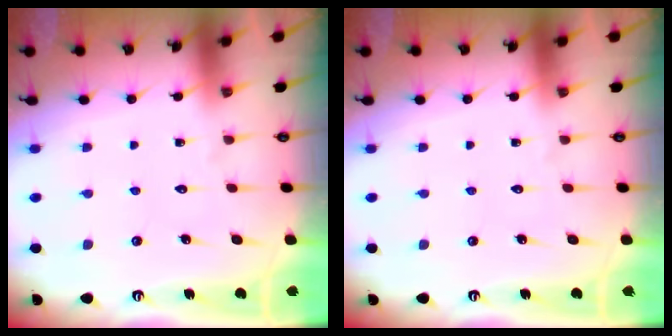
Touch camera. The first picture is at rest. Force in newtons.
{"total": 0.0}